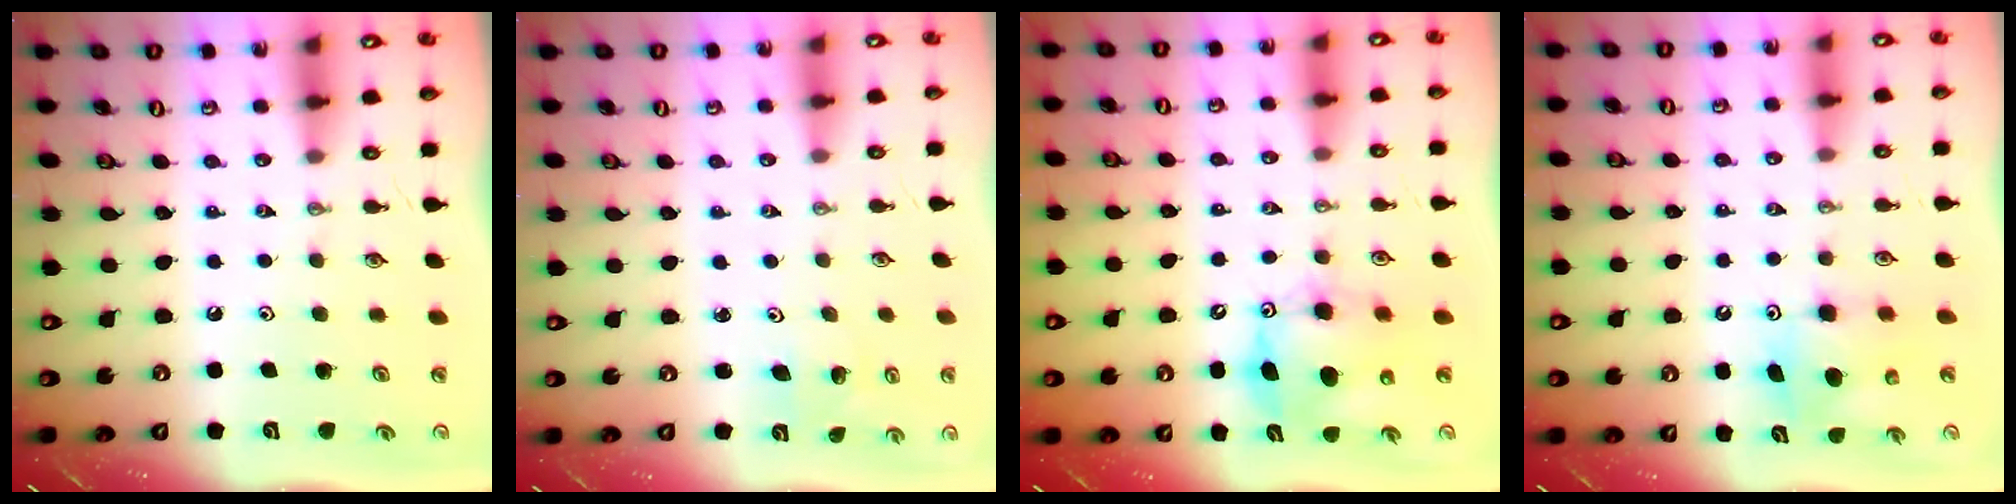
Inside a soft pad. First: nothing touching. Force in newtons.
{"total": 2.3, "press": 2.3, "slide": 0.2}
{"total": 9.4, "press": 9.4, "slide": 0.7}
{"total": 7.6, "press": 7.6, "slide": 0.4}